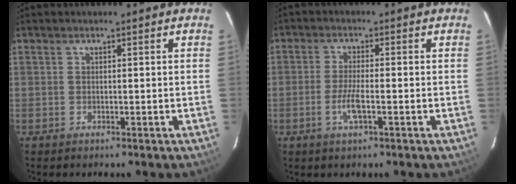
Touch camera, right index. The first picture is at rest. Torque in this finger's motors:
{"motor_torque": [0.11, 0.14, 0.02, 0.02]}